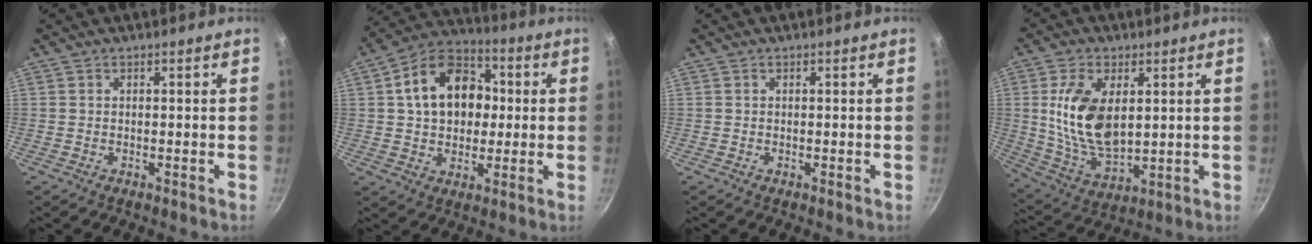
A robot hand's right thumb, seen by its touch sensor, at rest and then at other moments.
{"total": 16.0, "force": [2.3, 11.9, 10.4], "torque": [-0.138, 0.027, 0.024]}
{"total": 0.0}
{"total": 14.8, "force": [2.7, 8.4, 11.9], "torque": [-0.214, -0.021, 0.062]}